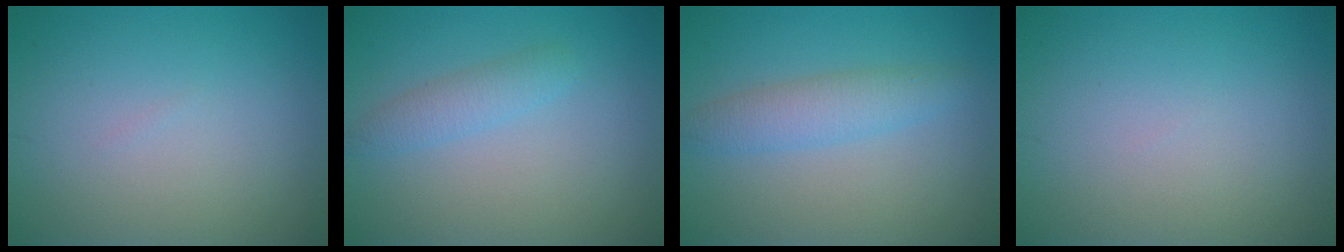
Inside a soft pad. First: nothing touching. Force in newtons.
{"total": 2.0, "press": 2.0, "slide": 0.1}
{"total": 3.0, "press": 3.0, "slide": 0.1}
{"total": 0.0}